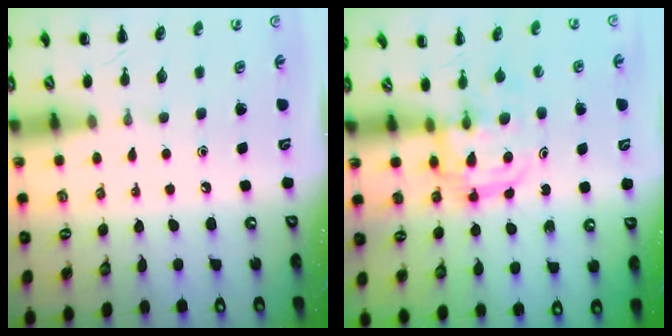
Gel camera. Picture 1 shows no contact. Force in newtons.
{"total": 3.2, "press": 3.1, "slide": 0.4}